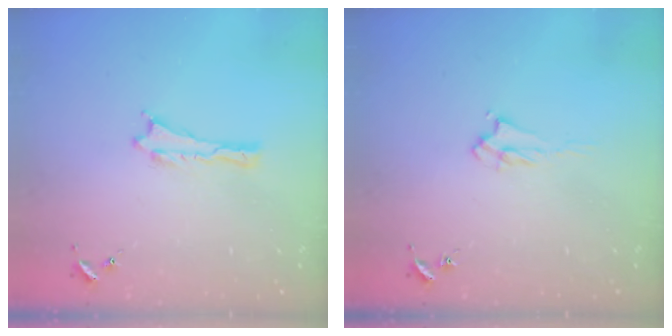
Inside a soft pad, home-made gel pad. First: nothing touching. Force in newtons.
{"total": 2.2, "press": 2.2, "slide": 0.4}